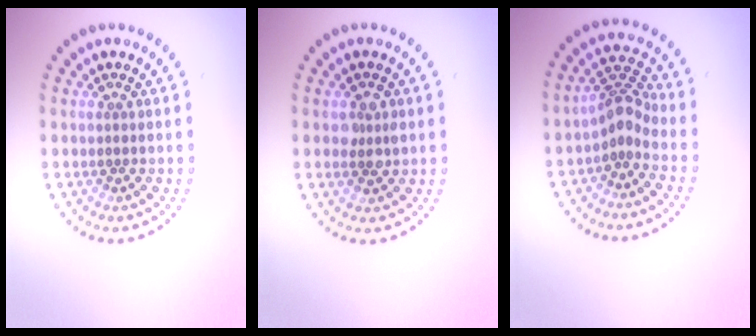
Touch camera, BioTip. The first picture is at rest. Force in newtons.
{"total": 1.9, "press": 1.9, "slide": 0.2}
{"total": 2.7, "press": 1.9, "slide": 1.9}